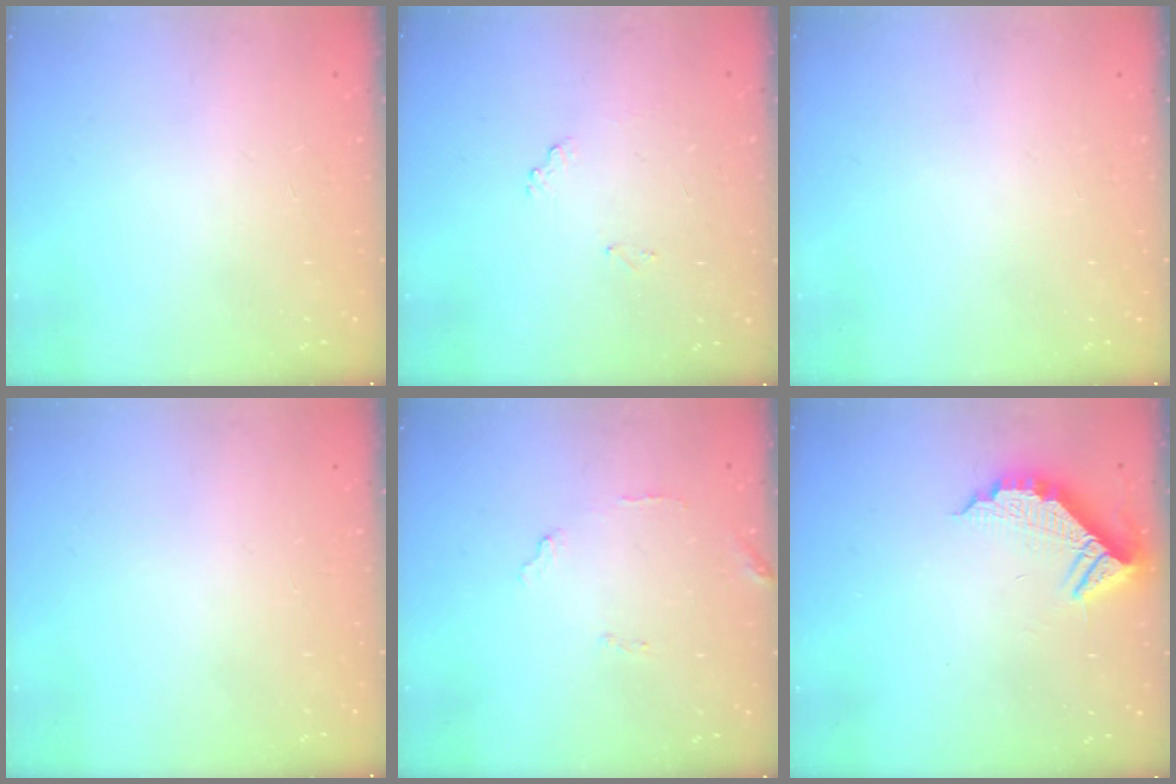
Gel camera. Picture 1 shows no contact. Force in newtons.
{"total": 7.2, "press": 7.1, "slide": 0.4}
{"total": 0.0}
{"total": 0.0}
{"total": 7.8, "press": 7.8, "slide": 0.4}
{"total": 9.5, "press": 9.4, "slide": 0.9}